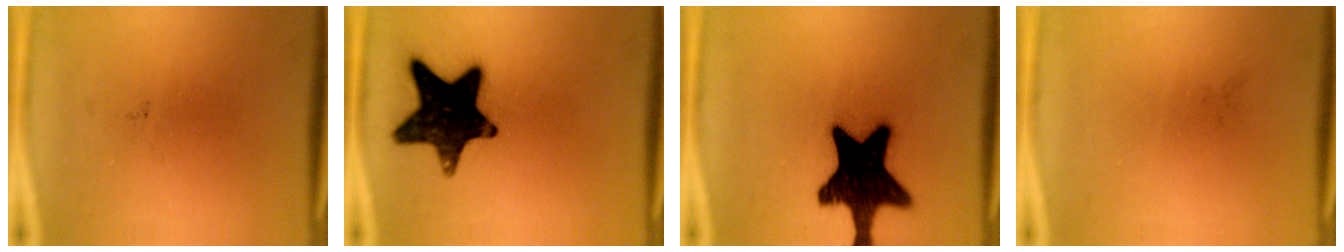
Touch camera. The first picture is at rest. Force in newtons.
{"total": 16.6}
{"total": 19.6}
{"total": 0.0}